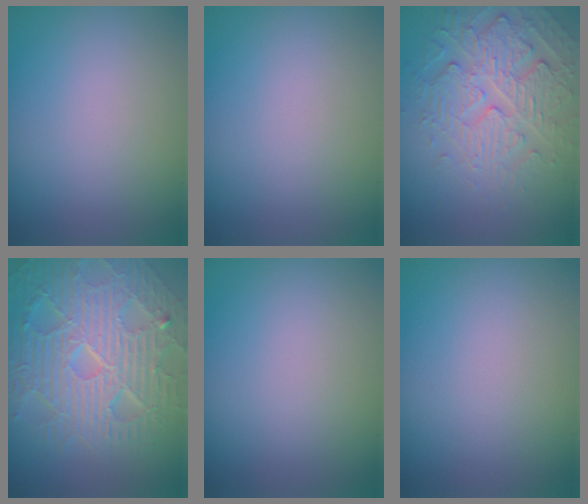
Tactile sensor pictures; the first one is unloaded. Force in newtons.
{"total": 0.0}
{"total": 4.7, "press": 4.1, "slide": 2.3}
{"total": 10.3, "press": 6.7, "slide": 7.8}
{"total": 0.0}
{"total": 0.0}